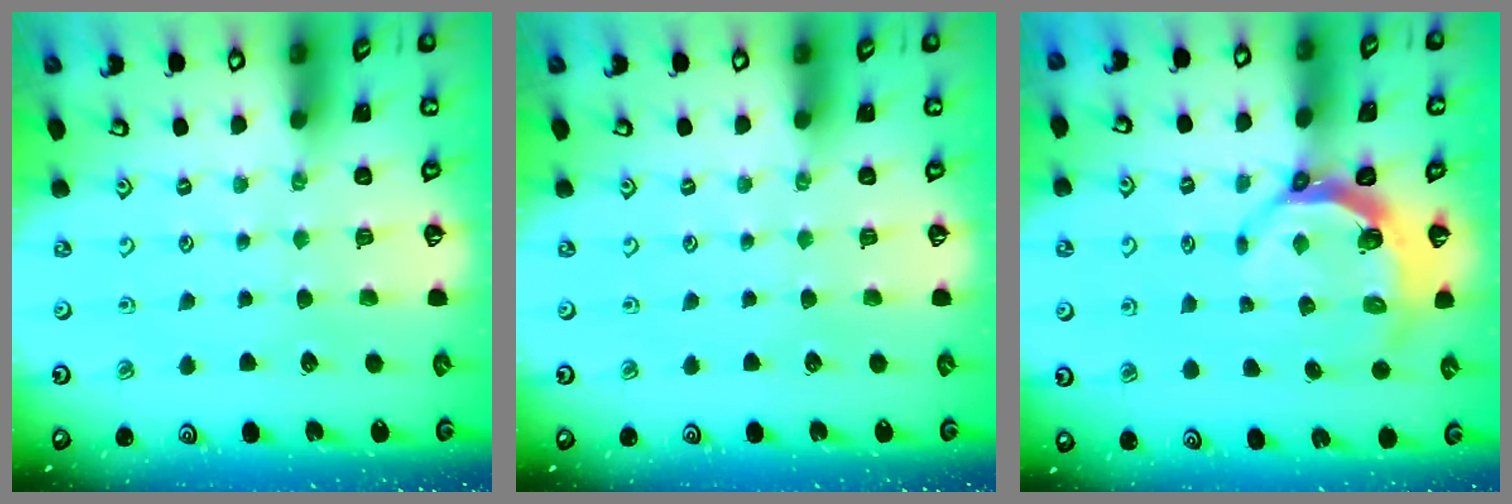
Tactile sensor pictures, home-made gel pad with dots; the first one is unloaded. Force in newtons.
{"total": 0.0}
{"total": 5.7, "press": 4.5, "slide": 3.6}